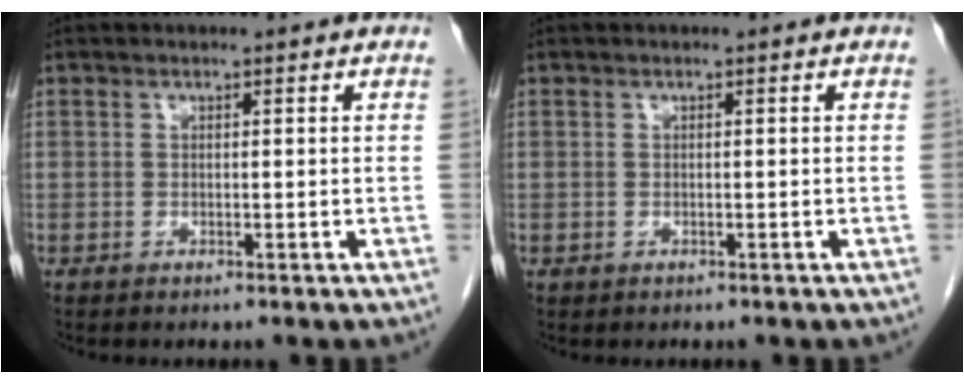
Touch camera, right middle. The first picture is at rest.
{"total": 0.0}